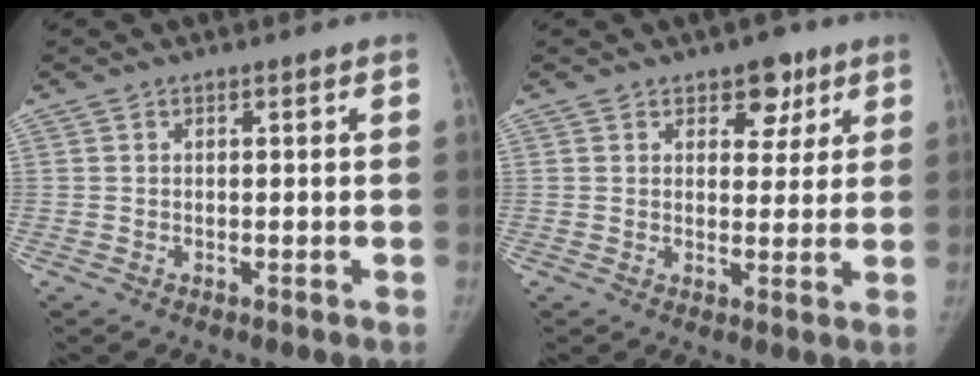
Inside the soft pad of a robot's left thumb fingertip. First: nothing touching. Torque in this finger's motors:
{"motor_torque": [-0.01, -0.25, 0.21, 0.38, -0.01]}